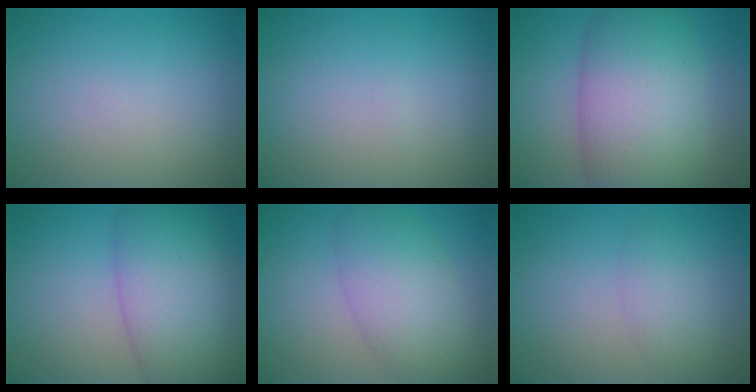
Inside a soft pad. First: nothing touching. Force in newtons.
{"total": 0.0}
{"total": 11.3, "press": 11.3, "slide": 0.3}
{"total": 9.1, "press": 9.1, "slide": 0.2}
{"total": 6.0, "press": 6.0, "slide": 0.4}
{"total": 2.0, "press": 2.0, "slide": 0.1}